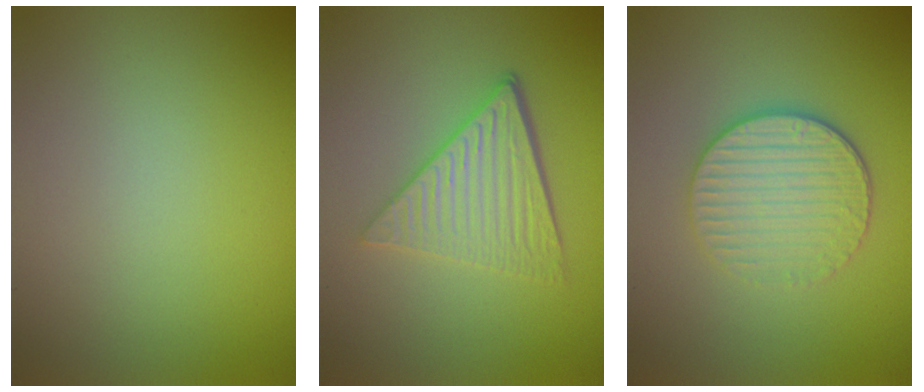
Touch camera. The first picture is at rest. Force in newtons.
{"total": 4.8, "press": 3.6, "slide": 3.1}
{"total": 4.3, "press": 3.5, "slide": 2.5}